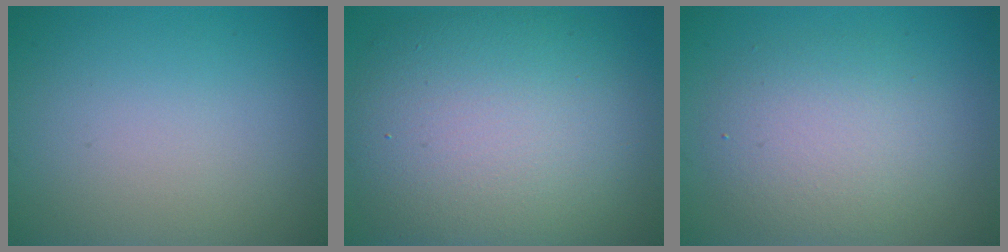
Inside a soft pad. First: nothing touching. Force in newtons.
{"total": 11.8, "press": 11.8, "slide": 0.6}
{"total": 4.7, "press": 4.7, "slide": 0.4}